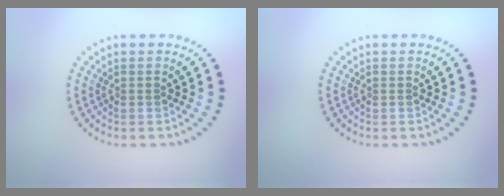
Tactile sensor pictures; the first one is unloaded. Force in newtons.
{"total": 0.0}